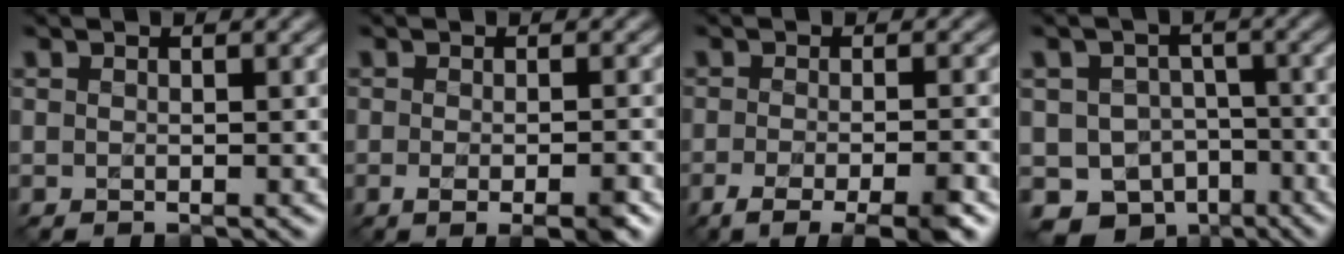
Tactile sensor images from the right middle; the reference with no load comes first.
{"total": 3.5, "force": [-1.5, 0.8, 3.0], "torque": [-0.048, -0.008, -0.022]}
{"total": 5.6, "force": [-3.3, 1.3, 4.3], "torque": [-0.067, -0.010, -0.053]}
{"total": 7.4, "force": [-4.3, 5.4, 2.5], "torque": [-0.024, -0.012, -0.068]}